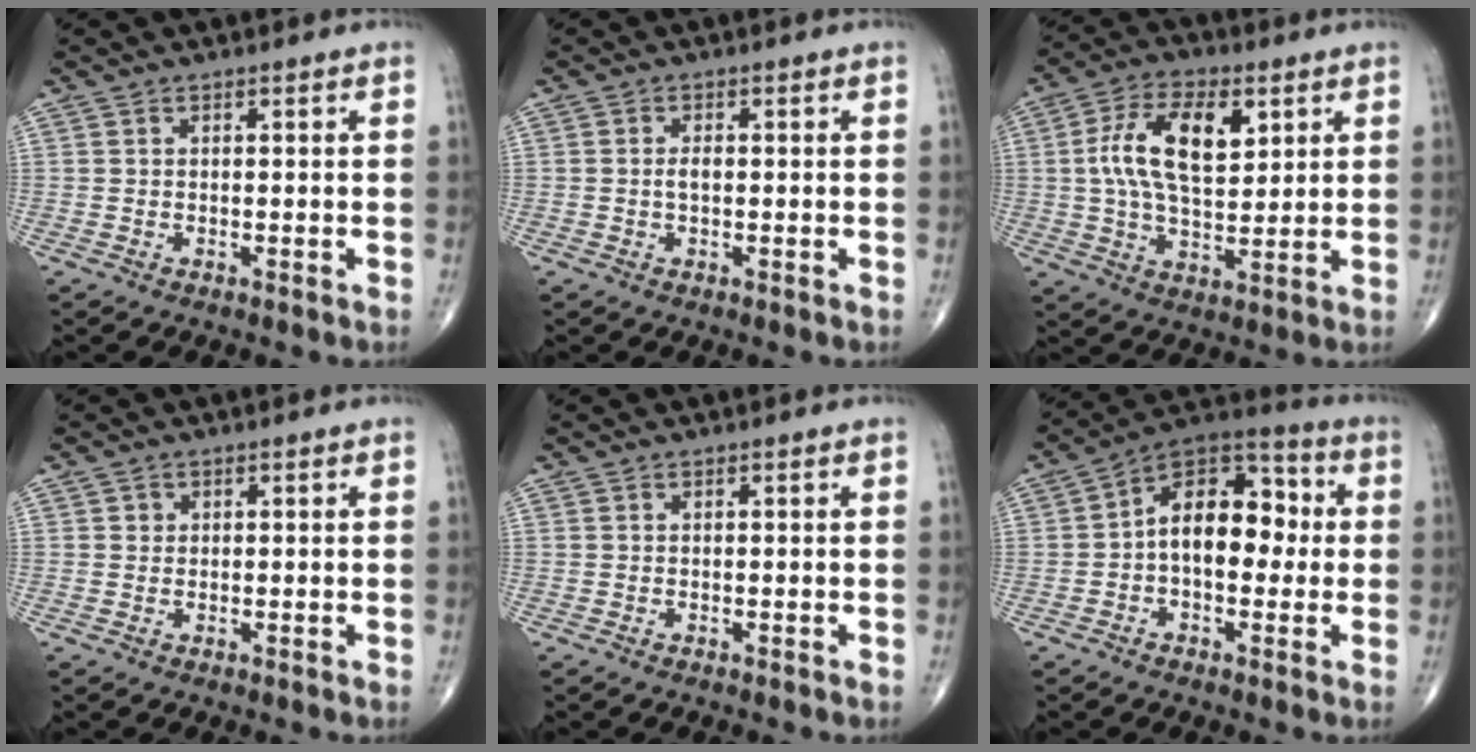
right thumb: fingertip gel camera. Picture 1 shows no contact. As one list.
[{"total": 1.5, "force": [-0.1, 0.8, 1.3], "torque": [-0.026, 0.001, -0.003]}, {"total": 14.1, "force": [3.6, 7.4, 11.5], "torque": [-0.201, -0.001, 0.065]}, {"total": 0.9, "force": [0.2, 0.9, 0.1], "torque": [0.004, 0.000, 0.003]}, {"total": 0.0}, {"total": 14.1, "force": [0.3, 8.6, 11.2], "torque": [-0.138, 0.041, -0.010]}]